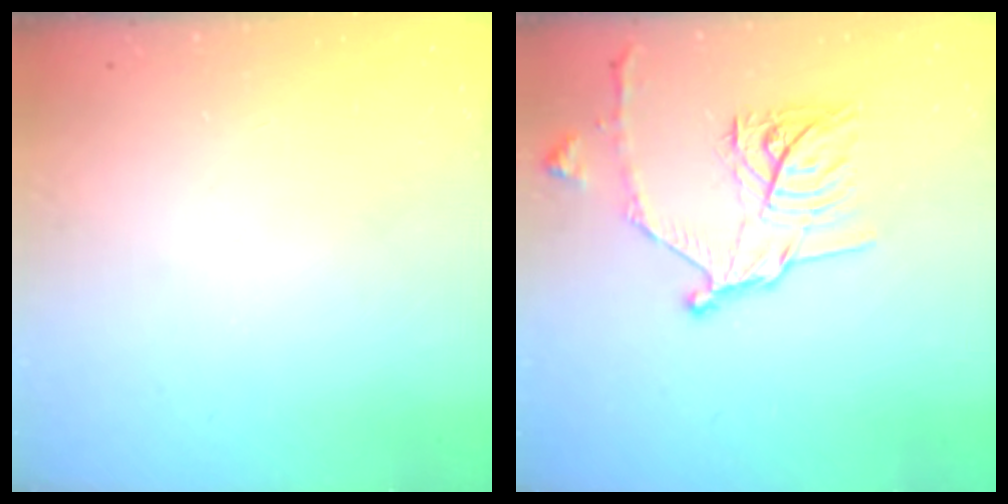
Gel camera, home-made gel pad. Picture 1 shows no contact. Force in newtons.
{"total": 16.7, "press": 16.6, "slide": 0.6}